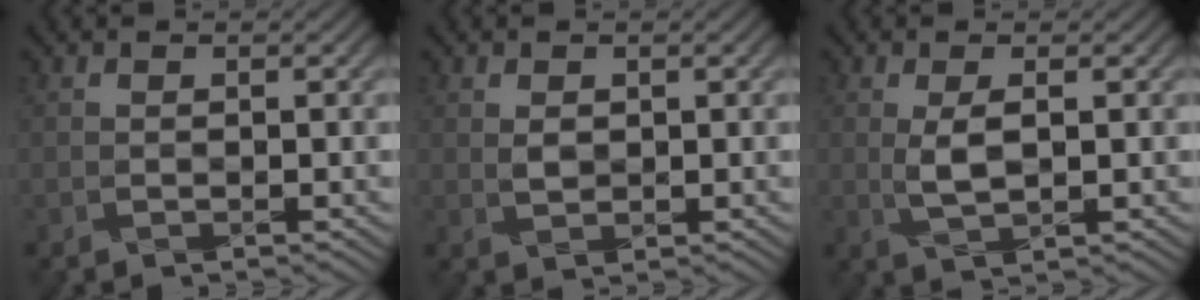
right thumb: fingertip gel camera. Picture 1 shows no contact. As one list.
[{"total": 1.4, "force": [0.6, 1.0, 0.7], "torque": [-0.016, -0.005, 0.018]}, {"total": 2.8, "force": [0.4, 1.0, 2.5], "torque": [-0.053, -0.005, 0.012]}]